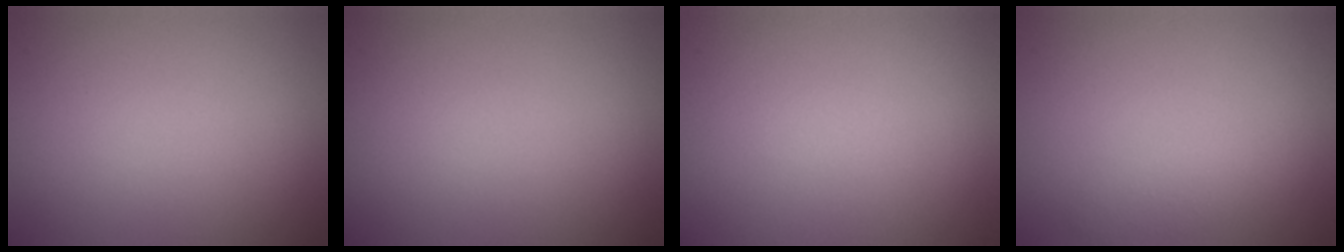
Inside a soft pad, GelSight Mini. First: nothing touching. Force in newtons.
{"total": 0.0}
{"total": 0.0}
{"total": 1.7, "press": 1.7, "slide": 0.1}